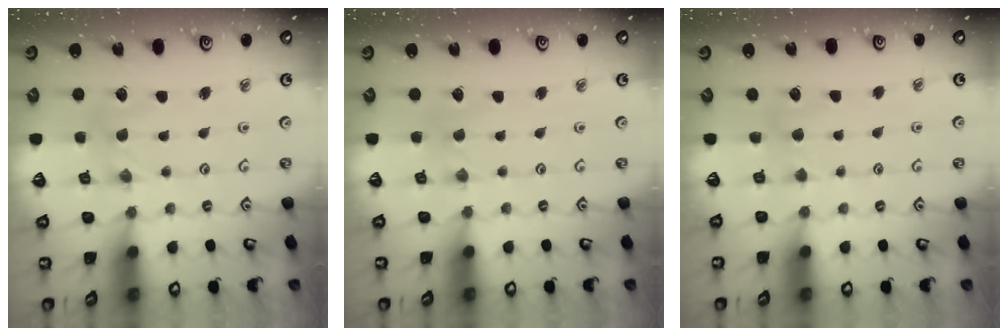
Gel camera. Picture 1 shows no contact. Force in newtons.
{"total": 0.0}
{"total": 3.5, "press": 3.5, "slide": 0.5}